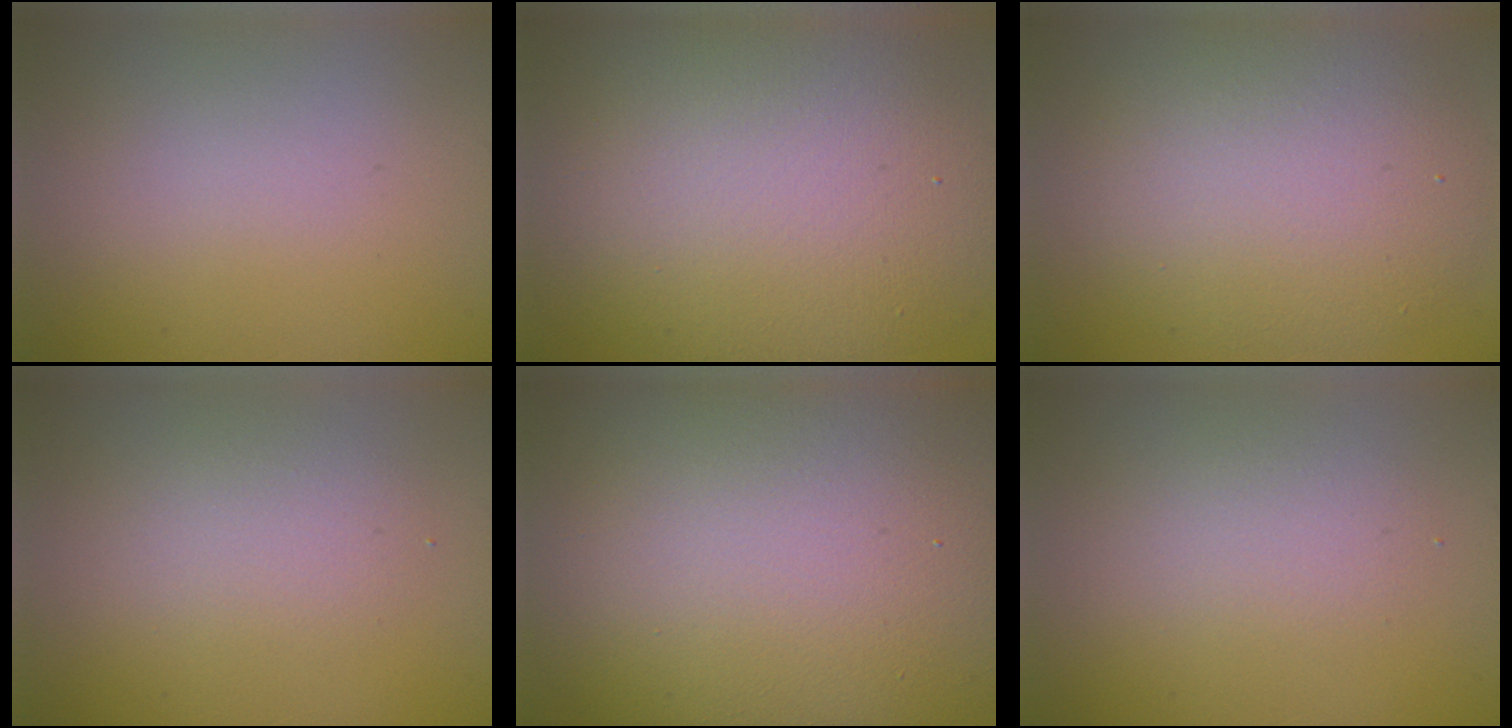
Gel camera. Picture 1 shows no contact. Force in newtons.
{"total": 12.4, "press": 12.4, "slide": 1.0}
{"total": 7.6, "press": 7.6, "slide": 0.4}
{"total": 1.9, "press": 1.9, "slide": 0.1}
{"total": 17.5, "press": 17.5, "slide": 0.7}
{"total": 1.9, "press": 1.9, "slide": 0.0}